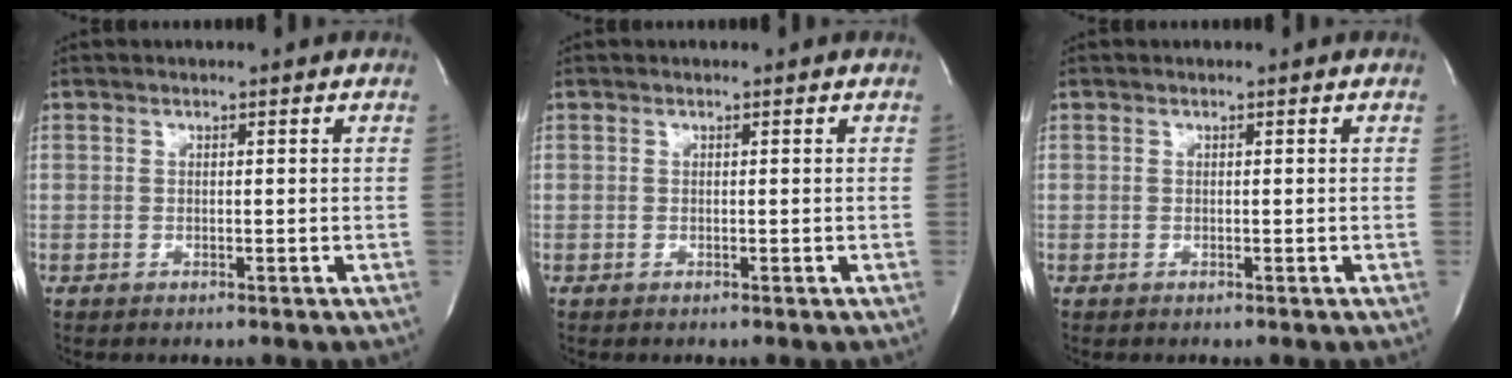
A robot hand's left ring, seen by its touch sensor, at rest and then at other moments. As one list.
[{"total": 0.0}, {"total": 0.0}]